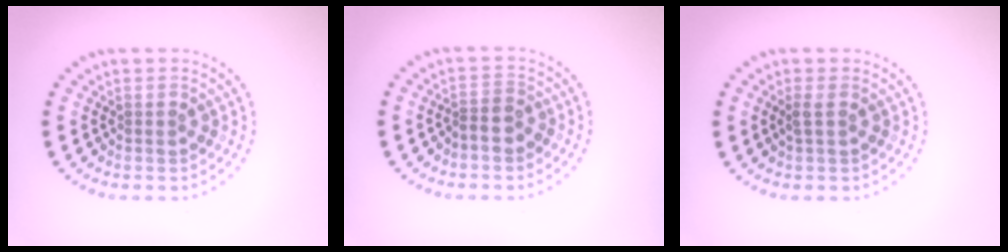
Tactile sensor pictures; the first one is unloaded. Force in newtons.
{"total": 1.6, "press": 1.4, "slide": 0.8}
{"total": 0.8, "press": 0.8, "slide": 0.3}